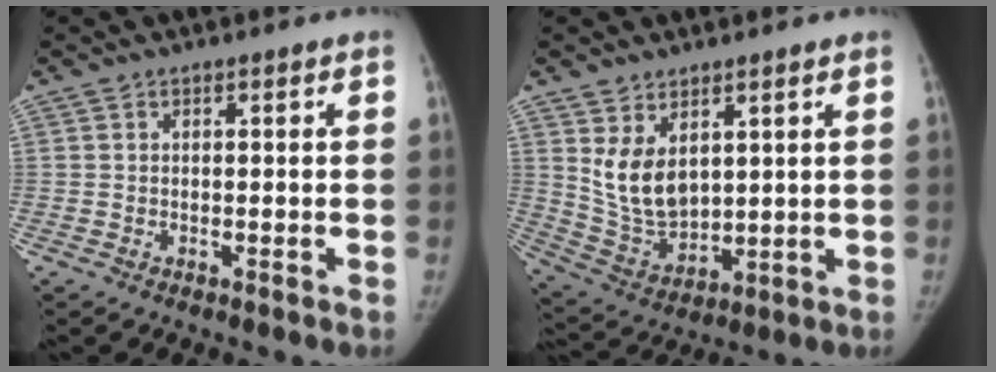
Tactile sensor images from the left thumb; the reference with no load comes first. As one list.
[{"total": 9.9, "force": [3.8, 6.1, 6.8], "torque": [-0.105, -0.029, 0.096]}]